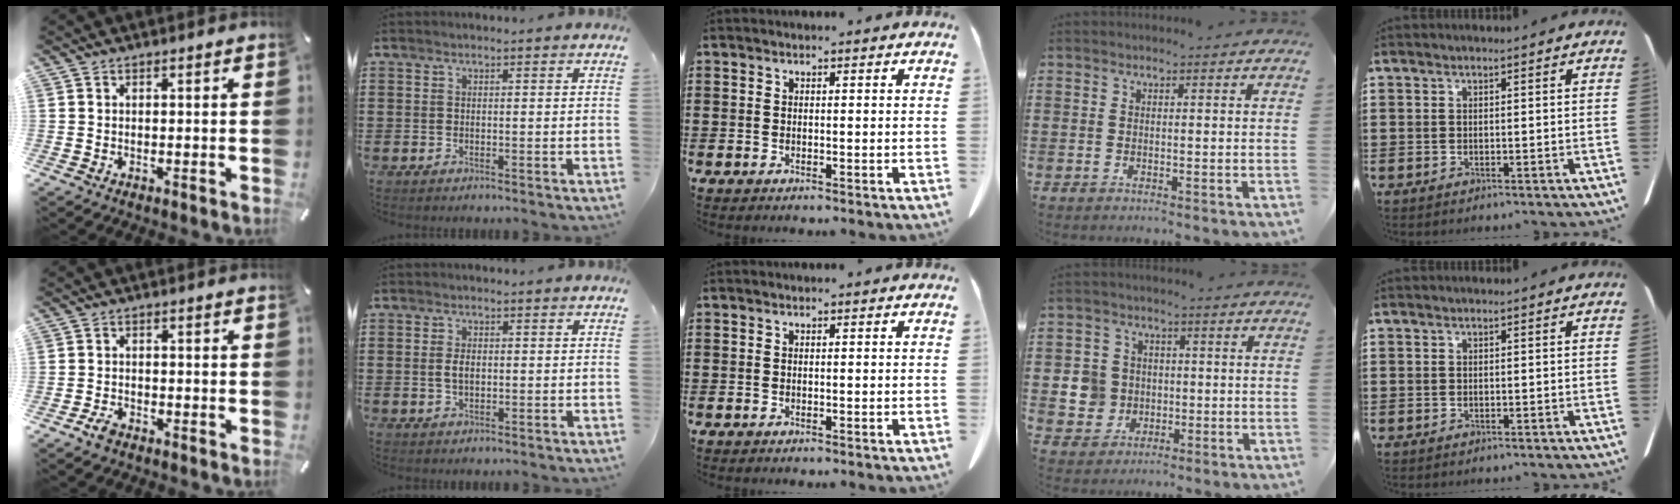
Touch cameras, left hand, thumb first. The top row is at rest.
{"thumb": {"total": 2.9, "force": [-2.0, 1.5, 1.5], "torque": [-0.040, 0.007, -0.043]}, "index": {"total": 2.2, "force": [0.1, 1.1, 1.9], "torque": [-0.040, 0.004, 0.001]}, "ring": {"total": 5.9, "force": [-0.5, 5.7, 1.5], "torque": [-0.054, 0.014, -0.005]}}